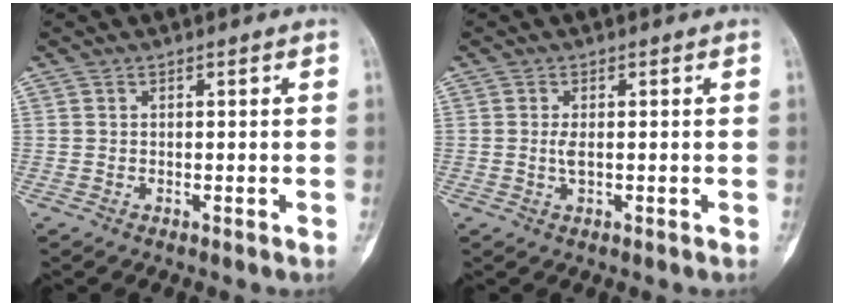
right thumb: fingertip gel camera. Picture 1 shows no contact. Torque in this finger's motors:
{"motor_torque": [0.63, 1.30, 0.51, -0.36, 0.02]}